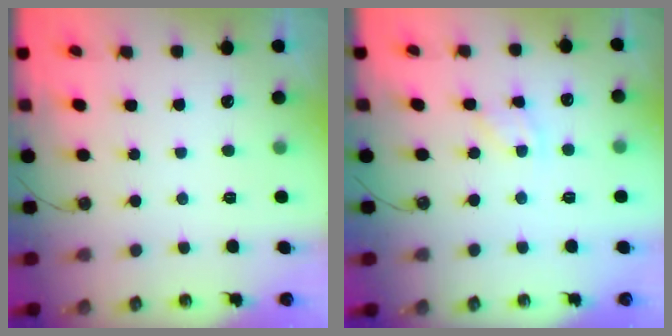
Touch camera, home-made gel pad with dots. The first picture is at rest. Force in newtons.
{"total": 3.9, "press": 3.9, "slide": 0.5}